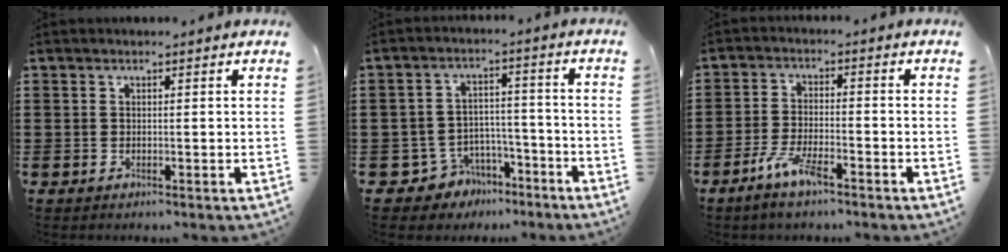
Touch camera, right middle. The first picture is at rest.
{"total": 5.6, "force": [-4.5, 3.3, 0.8], "torque": [-0.038, 0.013, -0.088]}
{"total": 5.4, "force": [-3.6, 1.3, 3.8], "torque": [-0.086, -0.002, -0.070]}